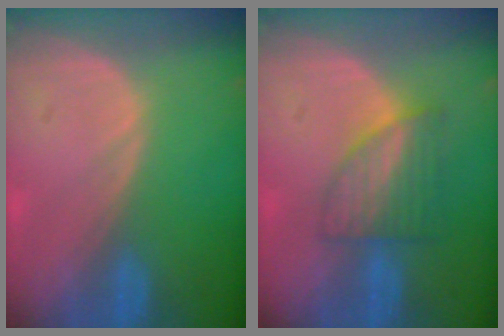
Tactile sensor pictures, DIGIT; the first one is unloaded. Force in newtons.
{"total": 6.1, "press": 5.7, "slide": 2.0}